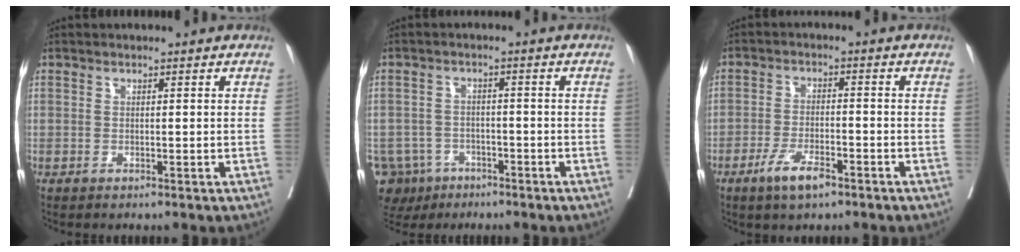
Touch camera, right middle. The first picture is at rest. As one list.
[{"total": 8.6, "force": [-5.2, 6.5, 1.8], "torque": [-0.045, 0.001, -0.078]}, {"total": 5.6, "force": [-3.6, 1.5, 4.0], "torque": [-0.082, -0.004, -0.062]}]